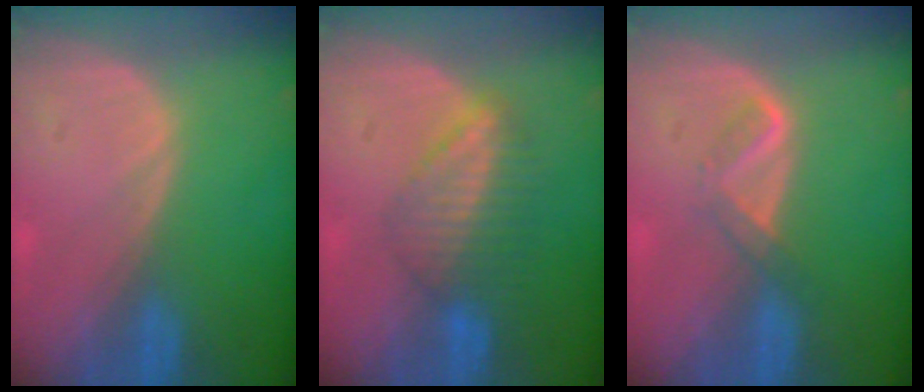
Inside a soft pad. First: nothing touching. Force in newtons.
{"total": 6.5, "press": 5.9, "slide": 2.7}
{"total": 2.8, "press": 2.7, "slide": 0.7}